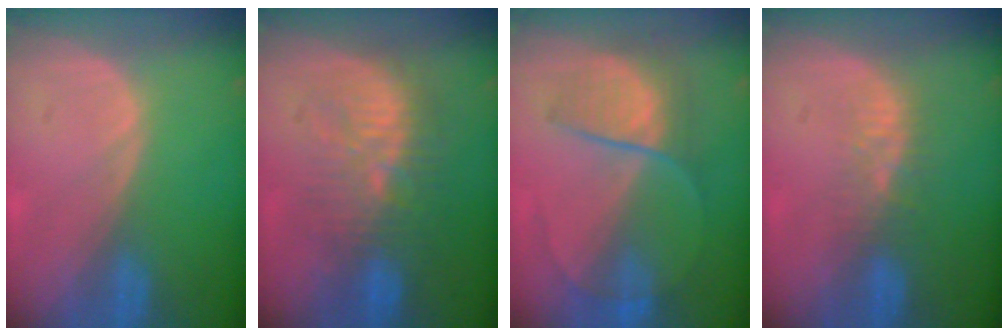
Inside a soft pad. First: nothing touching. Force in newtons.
{"total": 9.2, "press": 8.9, "slide": 2.1}
{"total": 6.7, "press": 6.5, "slide": 1.7}
{"total": 4.3, "press": 3.6, "slide": 2.3}